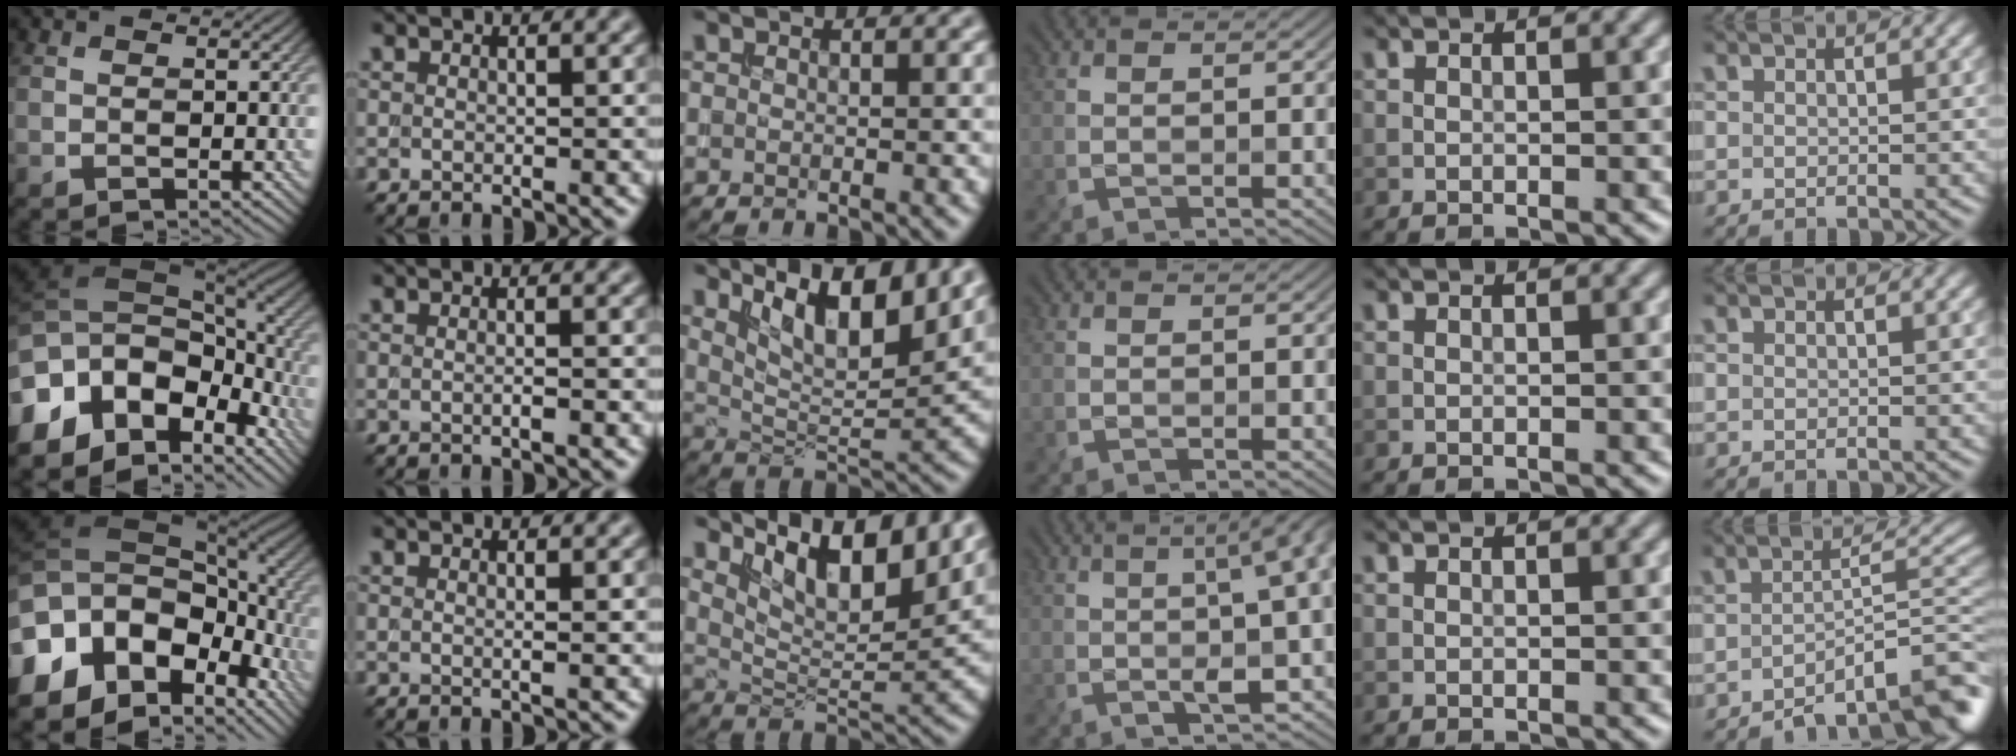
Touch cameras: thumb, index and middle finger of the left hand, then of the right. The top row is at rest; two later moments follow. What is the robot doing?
{"motion": "extract", "object": "backpack"}